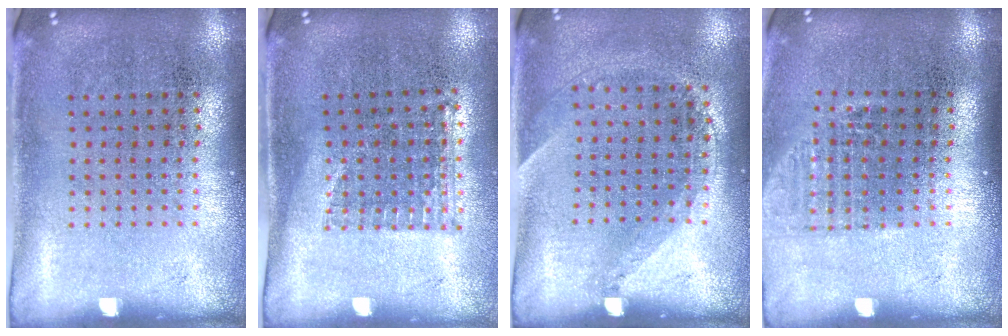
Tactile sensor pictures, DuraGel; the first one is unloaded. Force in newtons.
{"total": 1.0, "press": 0.8, "slide": 0.6}
{"total": 1.4, "press": 1.0, "slide": 1.0}
{"total": 1.1, "press": 1.0, "slide": 0.4}